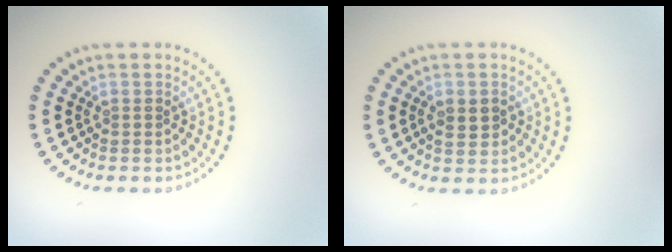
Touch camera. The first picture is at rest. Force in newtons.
{"total": 2.3, "press": 2.3, "slide": 0.2}